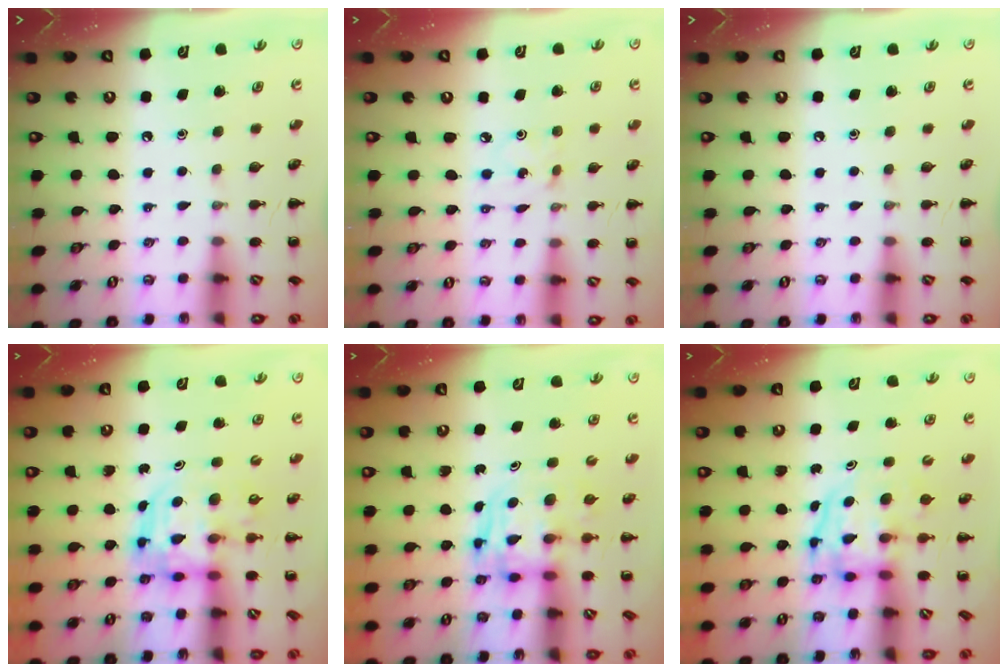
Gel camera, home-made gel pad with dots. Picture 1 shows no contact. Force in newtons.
{"total": 1.0, "press": 0.9, "slide": 0.3}
{"total": 0.0}
{"total": 4.6, "press": 4.5, "slide": 1.0}
{"total": 2.7, "press": 2.7, "slide": 0.2}
{"total": 4.0, "press": 3.9, "slide": 0.7}